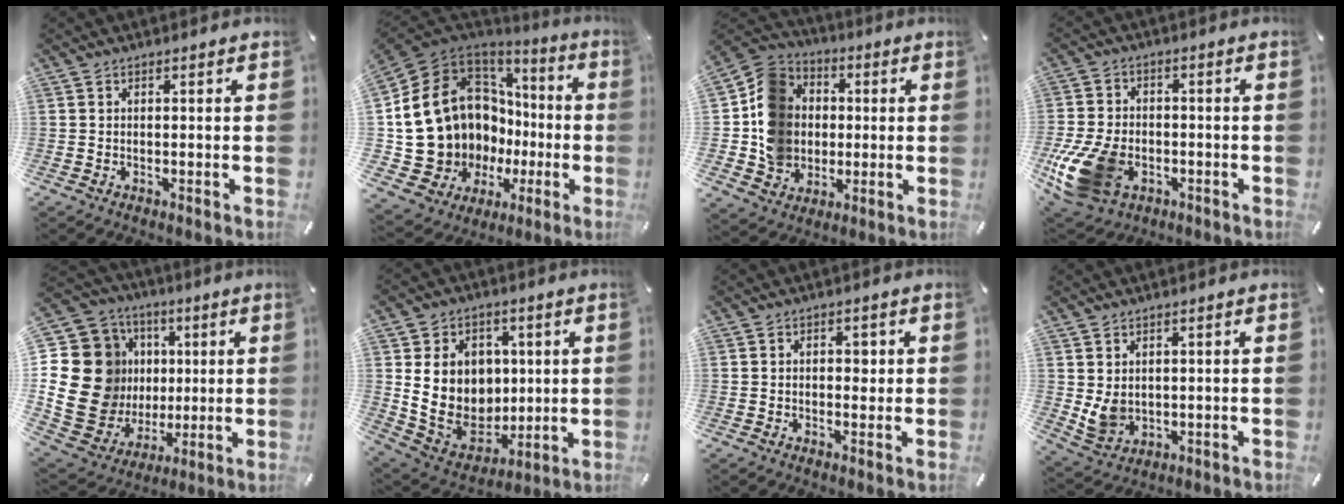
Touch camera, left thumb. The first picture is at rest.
{"total": 19.3, "force": [0.3, 15.9, 10.9], "torque": [-0.201, -0.059, 0.063]}
{"total": 14.5, "force": [-0.6, 13.3, 5.7], "torque": [-0.110, 0.023, -0.005]}
{"total": 16.1, "force": [-5.4, 11.1, 10.4], "torque": [-0.211, 0.022, -0.087]}
{"total": 23.9, "force": [3.0, 20.5, 12.1], "torque": [-0.253, -0.039, 0.092]}
{"total": 16.2, "force": [2.9, 13.8, 8.0], "torque": [-0.147, -0.026, 0.067]}
{"total": 2.8, "force": [0.1, 2.0, 1.9], "torque": [-0.014, -0.002, -0.007]}
{"total": 5.8, "force": [1.8, 4.9, 2.4], "torque": [-0.056, -0.012, 0.033]}